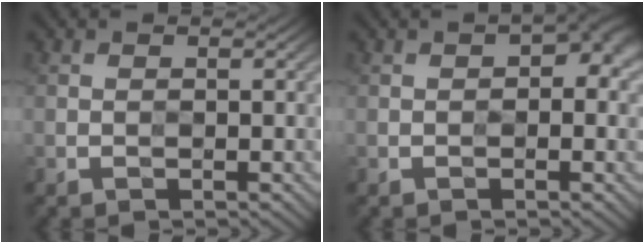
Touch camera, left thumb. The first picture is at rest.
{"total": 3.5, "force": [0.2, 2.0, 2.9], "torque": [-0.026, -0.001, 0.006]}